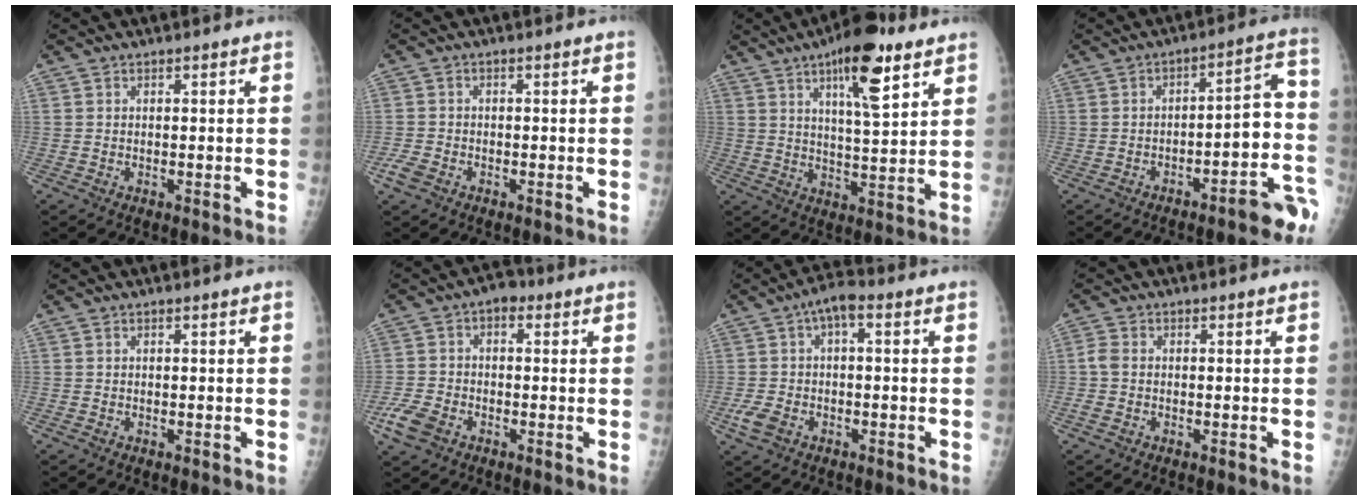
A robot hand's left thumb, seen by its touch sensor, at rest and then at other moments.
{"total": 2.9, "force": [-1.6, 1.9, 1.5], "torque": [-0.036, 0.002, -0.030]}
{"total": 12.9, "force": [7.2, 3.7, 10.1], "torque": [-0.138, -0.036, 0.110]}
{"total": 10.8, "force": [-5.8, 3.3, 8.5], "torque": [-0.069, 0.074, -0.079]}
{"total": 0.0}
{"total": 8.0, "force": [-2.5, 6.0, 4.7], "torque": [-0.095, 0.017, -0.052]}
{"total": 7.4, "force": [-0.4, 4.5, 5.9], "torque": [-0.111, 0.017, -0.013]}
{"total": 2.9, "force": [-0.4, 2.0, 2.0], "torque": [-0.053, -0.001, -0.015]}